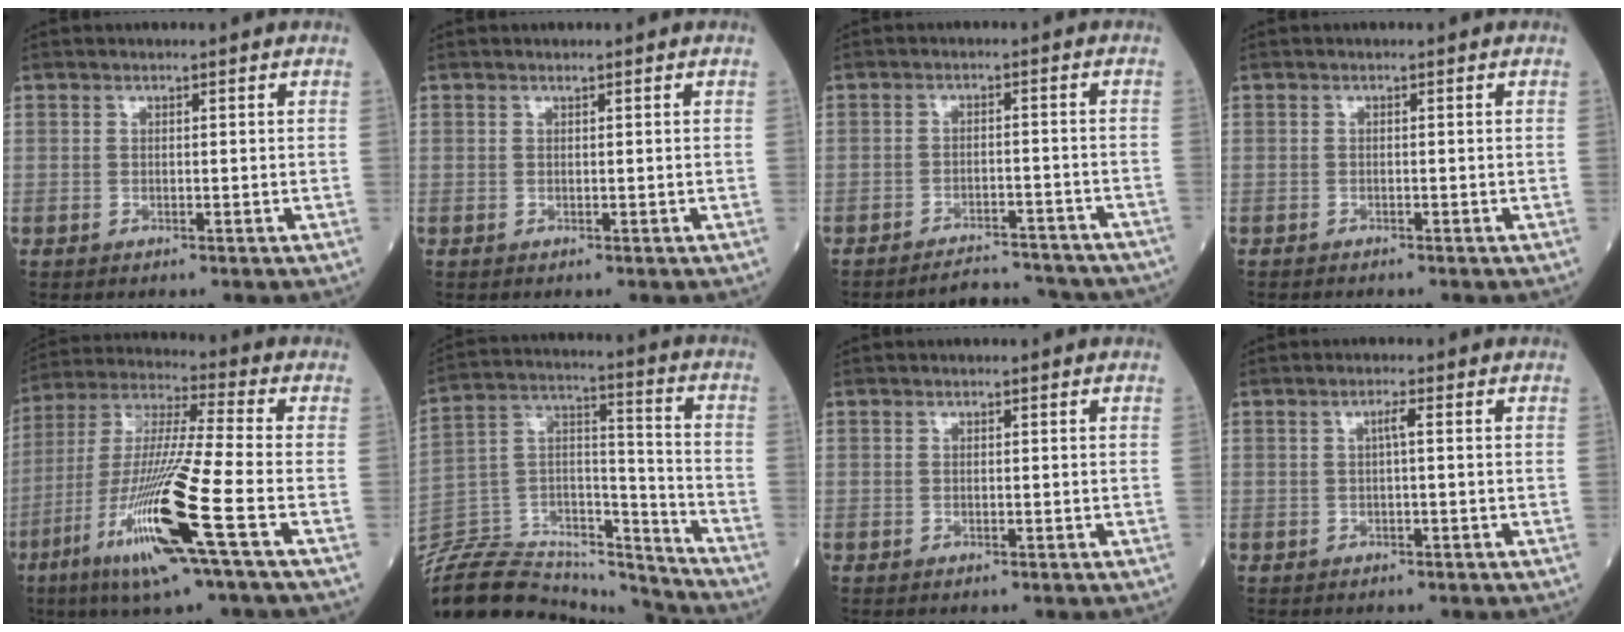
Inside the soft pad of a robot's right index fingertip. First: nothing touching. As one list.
[{"total": 0.0}, {"total": 10.8, "force": [-10.4, 2.4, 1.7], "torque": [-0.017, 0.013, -0.133]}, {"total": 2.0, "force": [-1.6, 0.8, 0.8], "torque": [-0.022, -0.005, -0.020]}, {"total": 19.6, "force": [-8.1, 0.0, 17.8], "torque": [-0.391, -0.043, -0.160]}, {"total": 26.0, "force": [-24.3, 5.0, 7.9], "torque": [-0.189, 0.018, -0.403]}, {"total": 0.0}, {"total": 1.8, "force": [0.1, 0.4, 1.8], "torque": [-0.039, 0.002, 0.002]}]